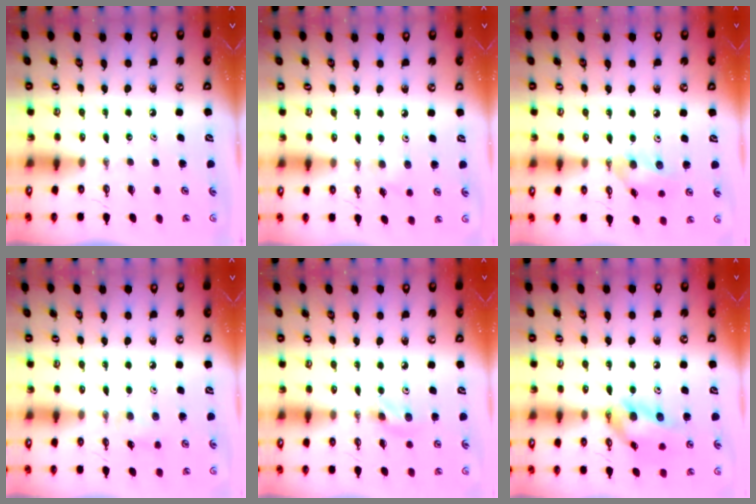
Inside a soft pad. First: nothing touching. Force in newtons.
{"total": 3.8, "press": 3.7, "slide": 0.9}
{"total": 10.5, "press": 10.2, "slide": 2.3}
{"total": 8.1, "press": 7.2, "slide": 3.7}
{"total": 7.4, "press": 7.1, "slide": 2.1}
{"total": 14.0, "press": 13.8, "slide": 1.9}